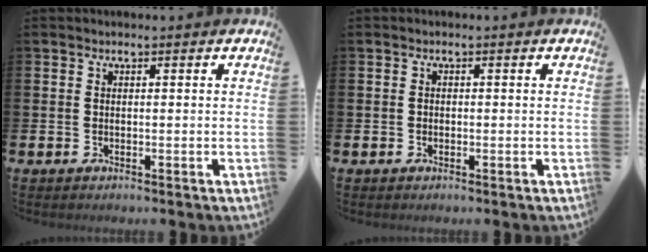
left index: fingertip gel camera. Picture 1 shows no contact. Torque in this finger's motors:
{"motor_torque": [-0.09, 0.00, -0.02, -0.01]}